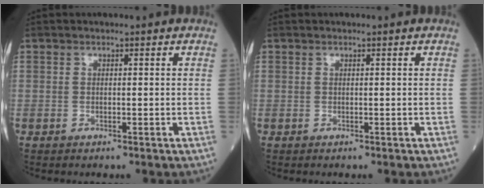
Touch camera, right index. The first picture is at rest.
{"total": 0.0}